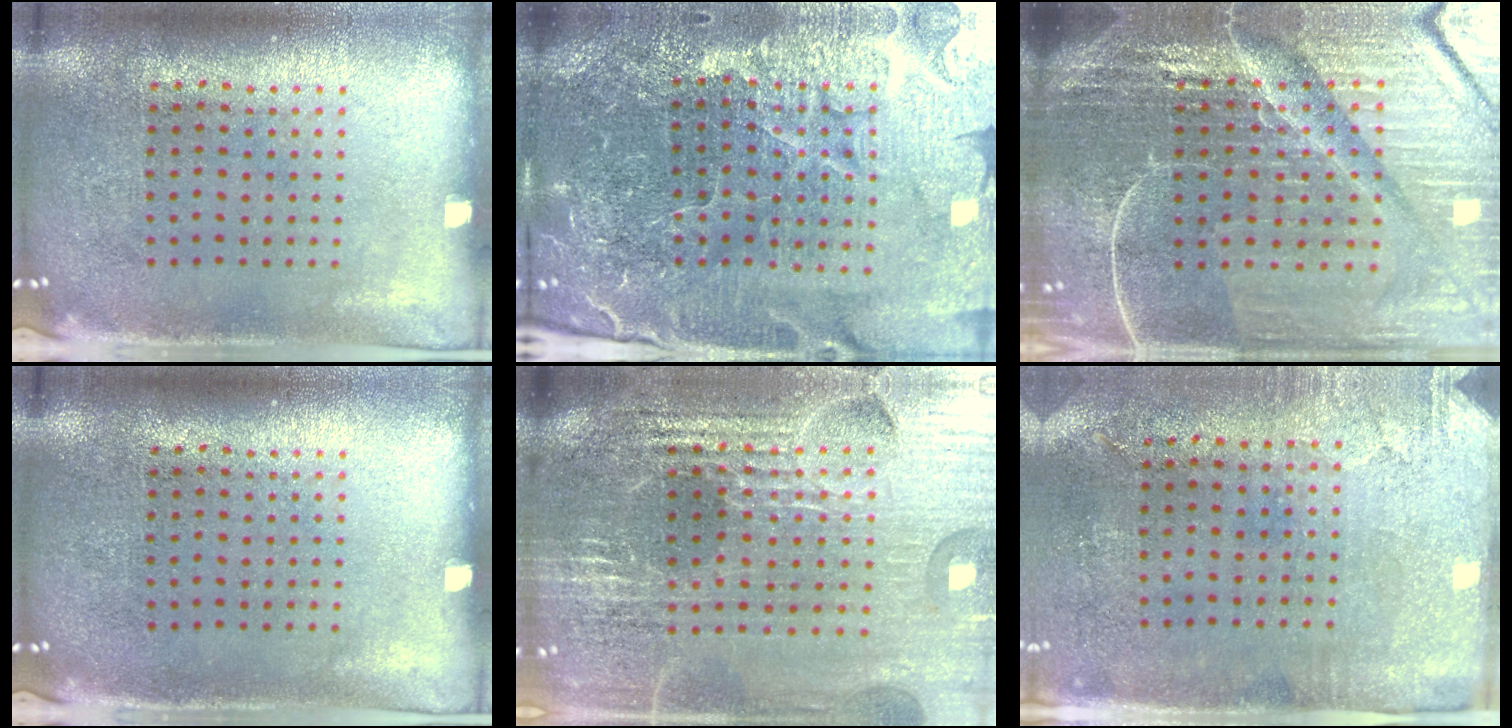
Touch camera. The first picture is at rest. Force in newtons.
{"total": 5.6, "press": 5.2, "slide": 2.1}
{"total": 7.1, "press": 6.2, "slide": 3.5}
{"total": 0.0}
{"total": 5.2, "press": 4.8, "slide": 2.0}
{"total": 2.9, "press": 2.4, "slide": 1.7}